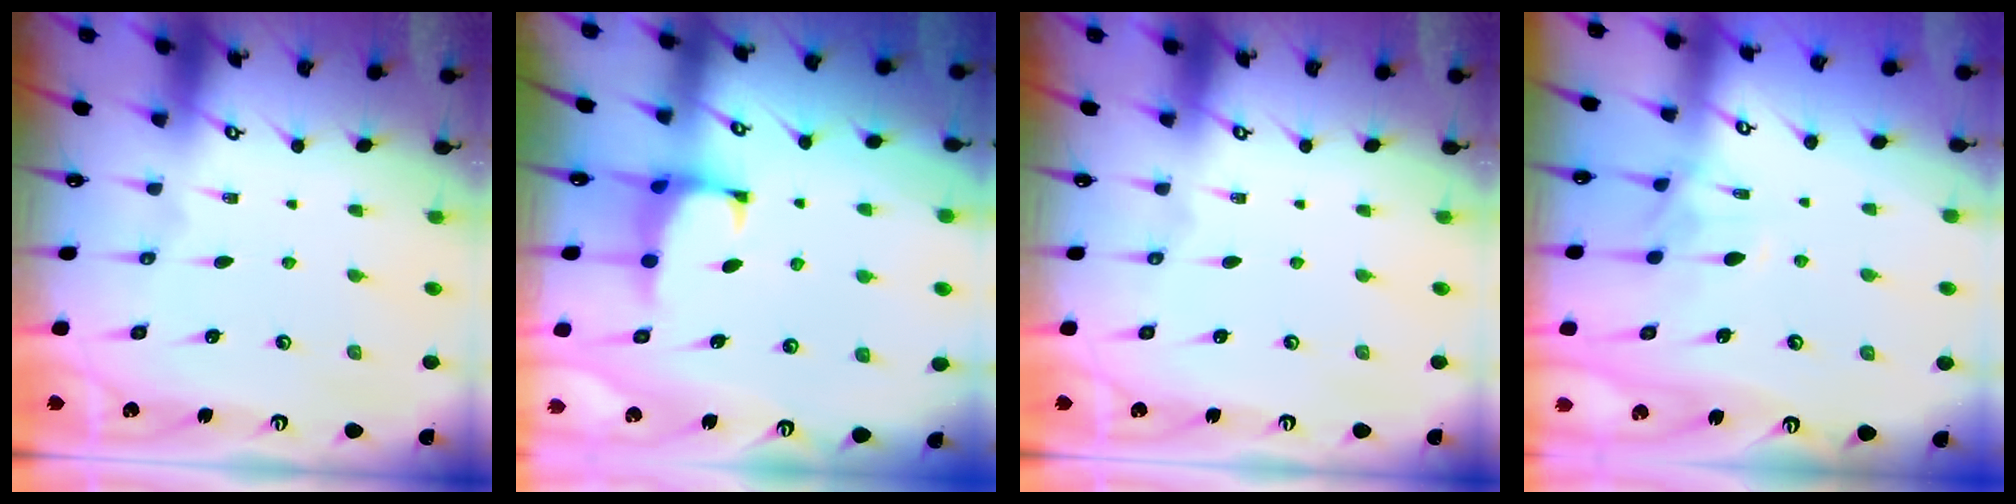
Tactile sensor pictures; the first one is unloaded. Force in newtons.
{"total": 1.4, "press": 1.3, "slide": 0.5}
{"total": 0.0}
{"total": 1.1, "press": 0.4, "slide": 1.0}